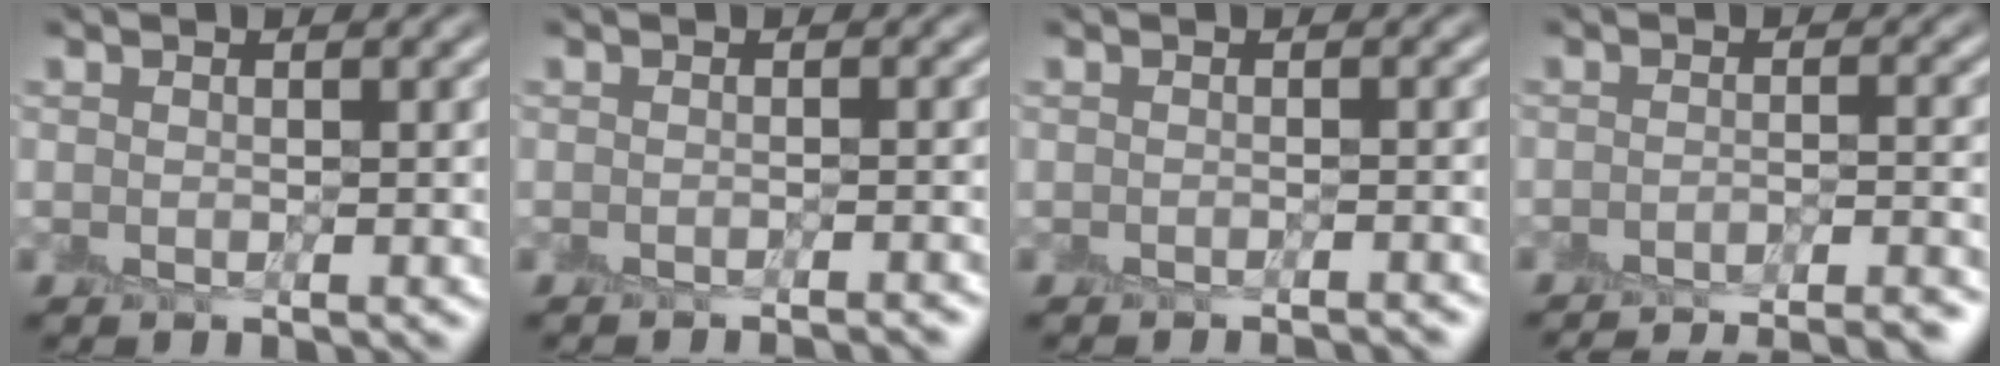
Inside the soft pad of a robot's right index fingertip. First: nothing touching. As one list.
[{"total": 1.8, "force": [-1.8, -0.2, 0.2], "torque": [0.003, -0.009, -0.022]}, {"total": 1.7, "force": [-1.7, -0.1, 0.0], "torque": [0.003, -0.010, -0.022]}, {"total": 9.5, "force": [-8.9, 2.0, 2.8], "torque": [-0.013, -0.005, -0.098]}]